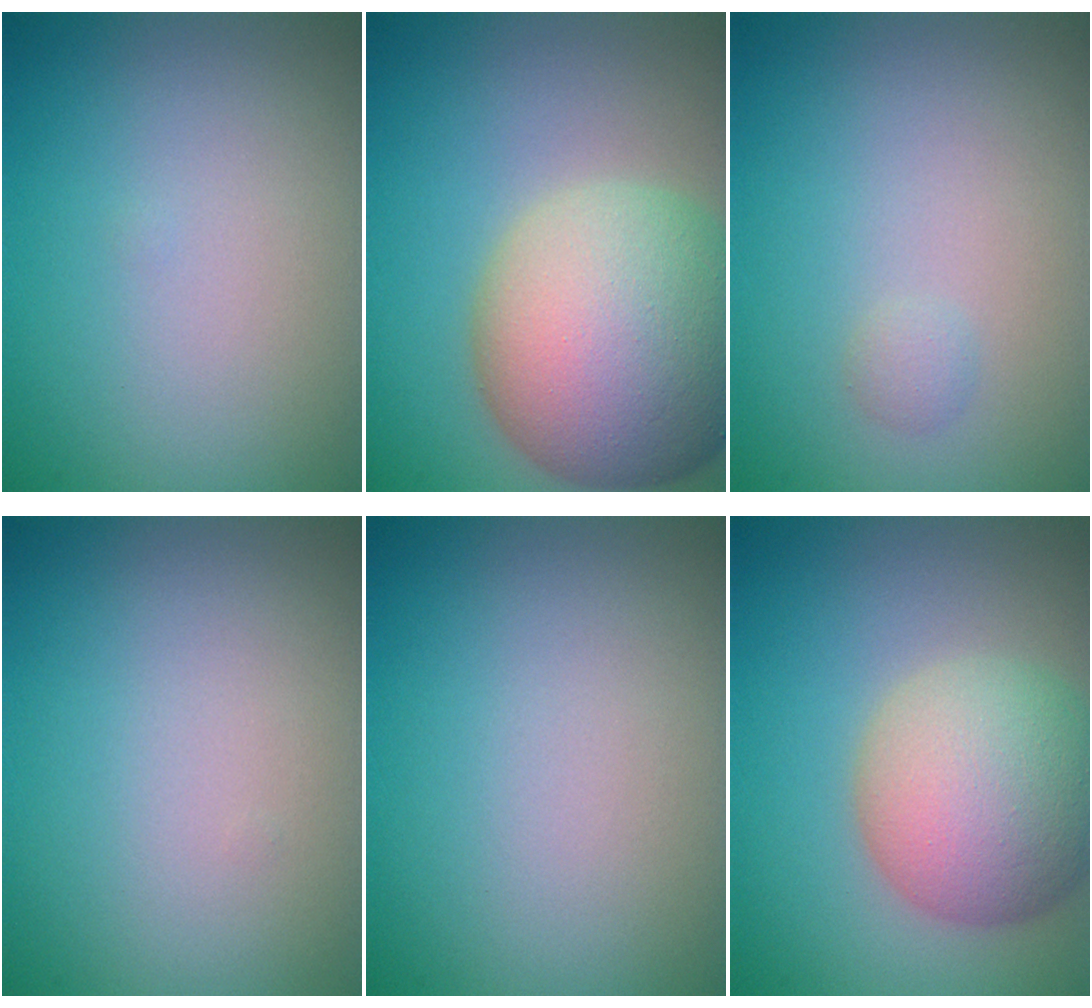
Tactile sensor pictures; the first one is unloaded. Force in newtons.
{"total": 13.0, "press": 12.9, "slide": 0.7}
{"total": 0.7, "press": 0.7, "slide": 0.0}
{"total": 0.0}
{"total": 0.0}
{"total": 7.8, "press": 7.8, "slide": 0.3}